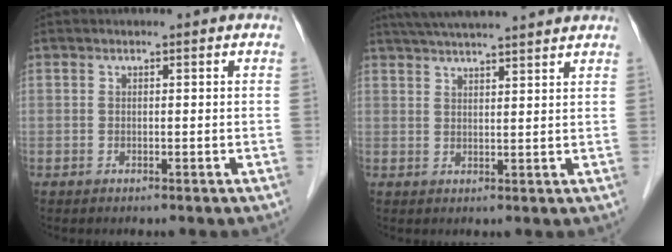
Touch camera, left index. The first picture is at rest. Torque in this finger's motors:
{"motor_torque": [0.39, -0.85, 0.32, 0.15]}